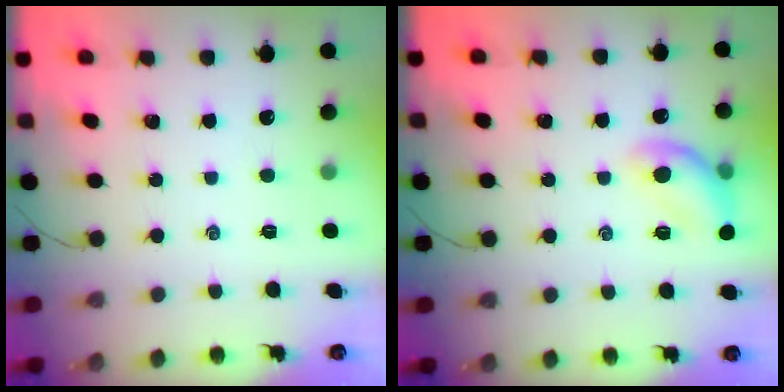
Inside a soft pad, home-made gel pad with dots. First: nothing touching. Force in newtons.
{"total": 12.4, "press": 12.4, "slide": 0.8}